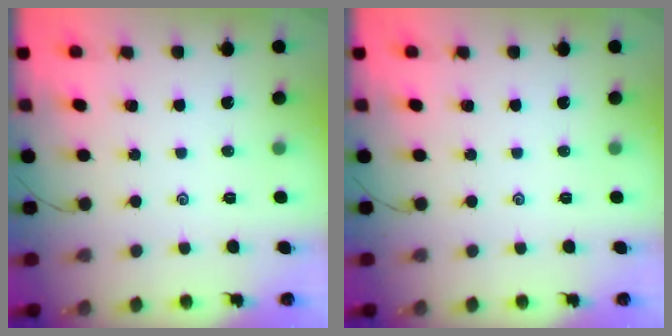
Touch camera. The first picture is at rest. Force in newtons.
{"total": 0.0}